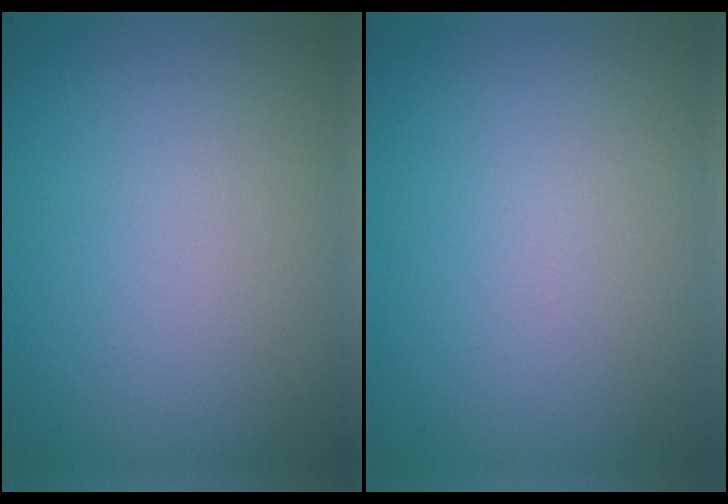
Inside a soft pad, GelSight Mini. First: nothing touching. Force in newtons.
{"total": 0.0}